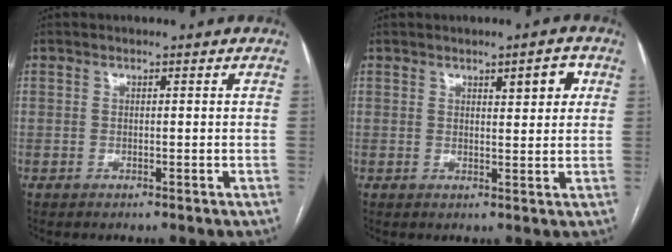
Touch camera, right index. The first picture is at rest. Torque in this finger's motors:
{"motor_torque": [0.11, 0.05, 0.03, 0.03]}